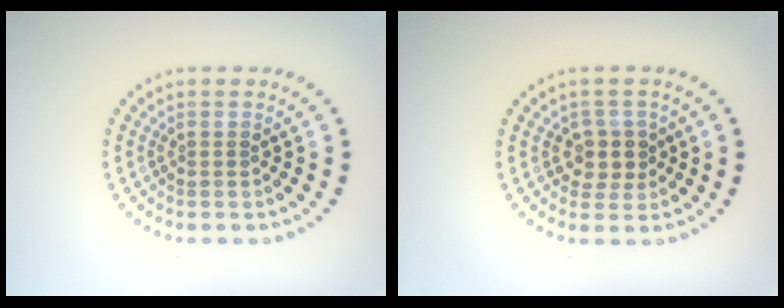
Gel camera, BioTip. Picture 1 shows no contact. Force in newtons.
{"total": 2.5, "press": 2.1, "slide": 1.2}